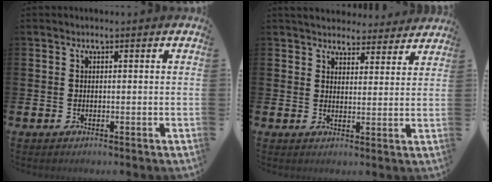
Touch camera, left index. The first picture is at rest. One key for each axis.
{"total": 4.6, "fx": 4.4, "fy": 1.2, "fz": 0.0, "tx": -0.005, "ty": -0.032, "tz": 0.078}